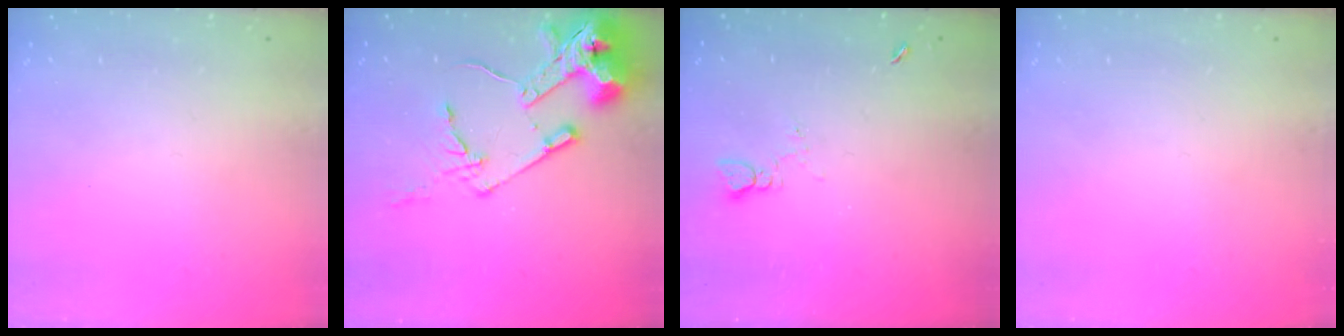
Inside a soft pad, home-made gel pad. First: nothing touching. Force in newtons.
{"total": 16.1, "press": 16.0, "slide": 1.9}
{"total": 2.1, "press": 2.1, "slide": 0.3}
{"total": 0.0}